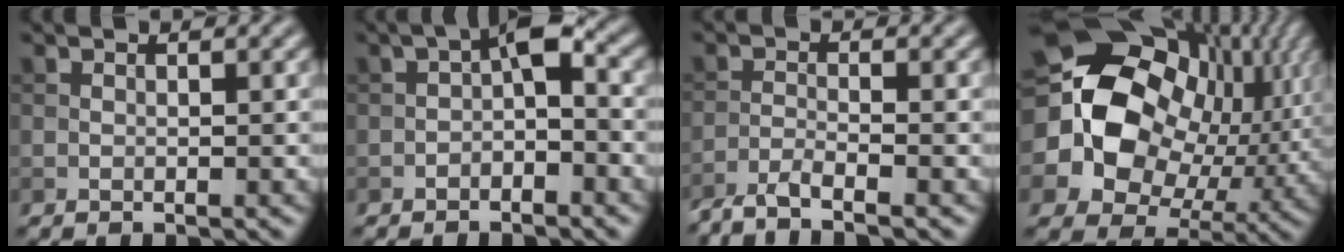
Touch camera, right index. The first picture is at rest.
{"total": 3.5, "force": [-0.9, 1.5, 3.0], "torque": [-0.043, 0.013, -0.025]}
{"total": 3.3, "force": [-2.7, 0.5, 1.9], "torque": [-0.037, -0.004, -0.064]}
{"total": 21.3, "force": [3.2, 17.4, 11.9], "torque": [-0.249, 0.005, 0.070]}